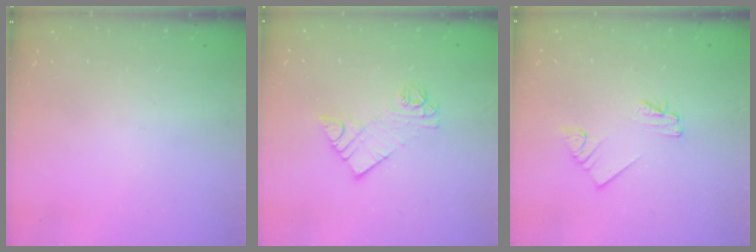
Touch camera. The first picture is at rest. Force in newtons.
{"total": 9.4, "press": 9.4, "slide": 0.7}
{"total": 2.3, "press": 2.3, "slide": 0.1}